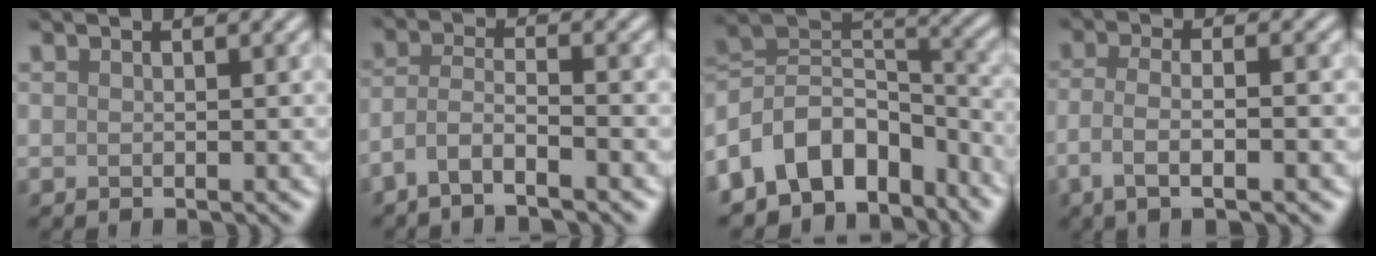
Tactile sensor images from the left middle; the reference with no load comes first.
{"total": 3.1, "force": [-2.2, 0.5, 2.2], "torque": [-0.045, 0.004, -0.055]}
{"total": 10.9, "force": [-6.2, 7.4, 5.1], "torque": [-0.090, 0.020, -0.121]}
{"total": 4.3, "force": [-1.7, 1.2, 3.7], "torque": [-0.069, -0.001, -0.038]}